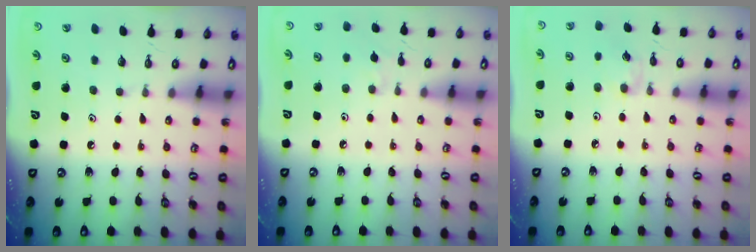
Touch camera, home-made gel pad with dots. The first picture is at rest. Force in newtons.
{"total": 2.3, "press": 2.3, "slide": 0.6}
{"total": 2.9, "press": 2.8, "slide": 0.5}